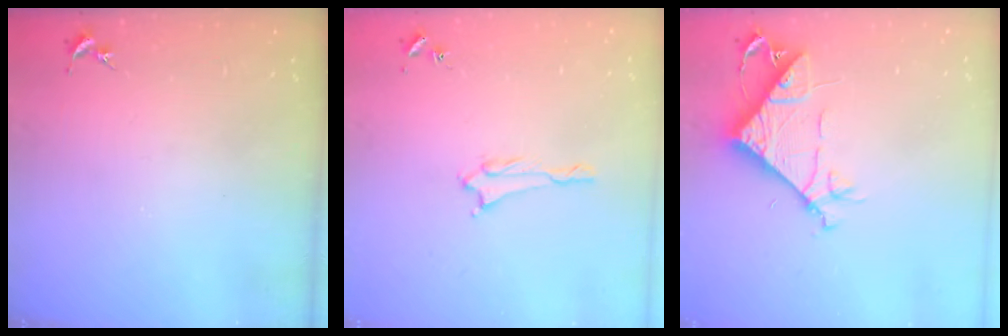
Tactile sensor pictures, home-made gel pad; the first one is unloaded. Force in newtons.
{"total": 1.3, "press": 1.3, "slide": 0.1}
{"total": 7.9, "press": 7.8, "slide": 0.7}